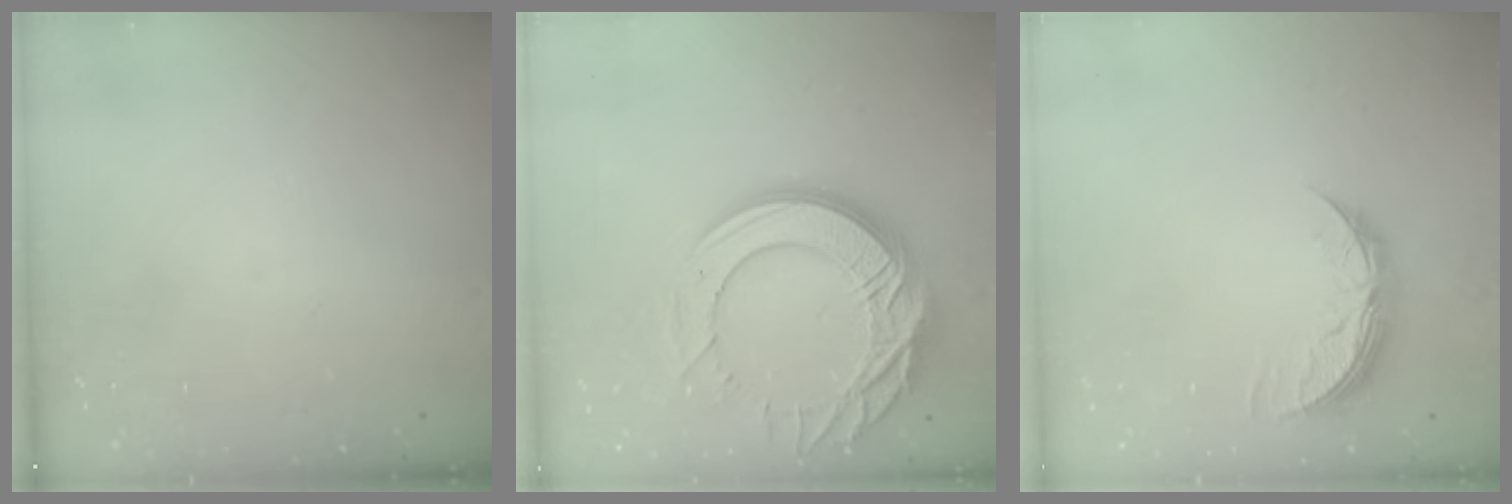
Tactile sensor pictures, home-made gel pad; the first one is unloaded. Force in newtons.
{"total": 22.6, "press": 22.5, "slide": 2.2}
{"total": 8.2, "press": 8.2, "slide": 0.5}